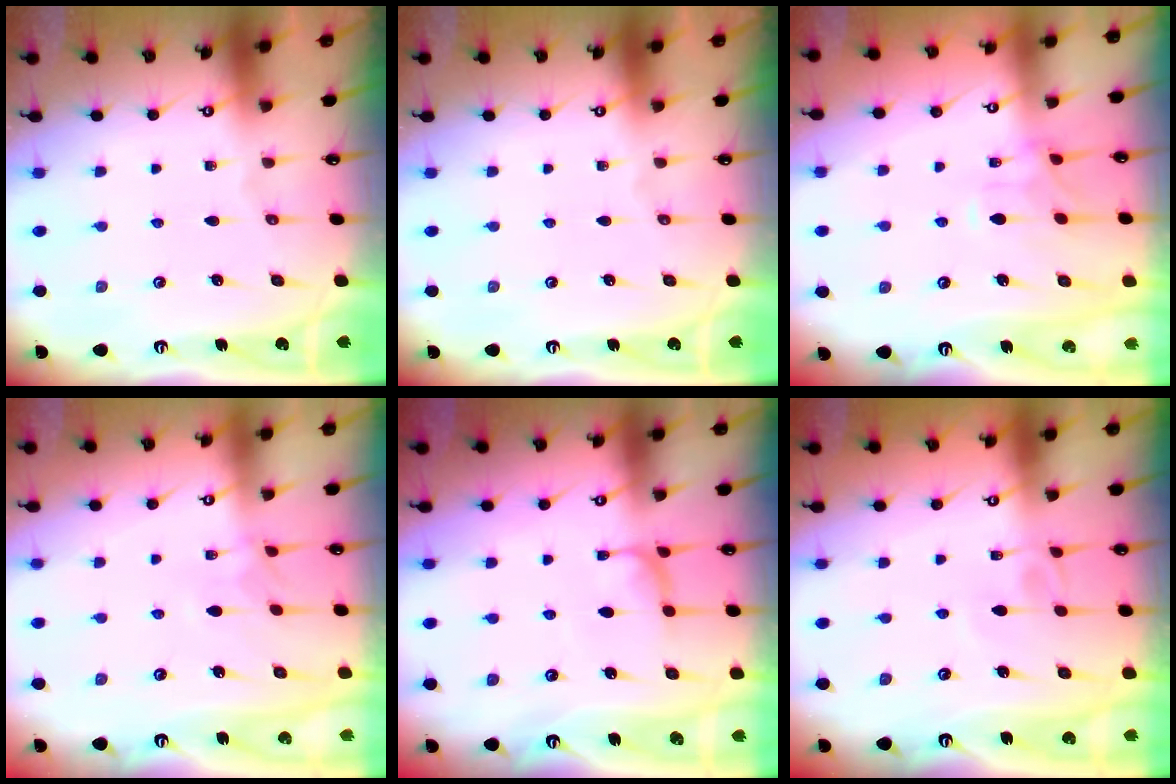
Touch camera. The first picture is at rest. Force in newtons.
{"total": 0.0}
{"total": 1.6, "press": 1.3, "slide": 0.9}
{"total": 2.1, "press": 2.1, "slide": 0.4}
{"total": 0.9, "press": 0.8, "slide": 0.5}
{"total": 4.3, "press": 4.3, "slide": 0.2}